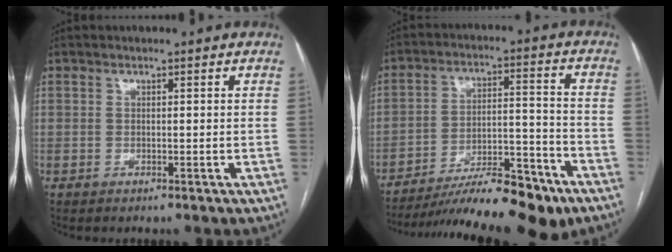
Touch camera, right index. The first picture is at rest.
{"total": 17.8, "force": [-14.0, 3.2, 10.6], "torque": [-0.139, 0.014, -0.226]}